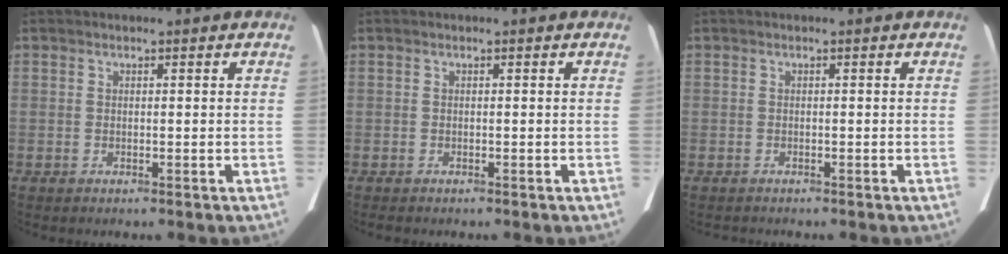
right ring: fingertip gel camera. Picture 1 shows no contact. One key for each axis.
{"total": 0.7, "fx": -0.6, "fy": 0.2, "fz": 0.2, "tx": -0.009, "ty": -0.002, "tz": -0.007}
{"total": 1.0, "fx": -1.0, "fy": 0.3, "fz": 0.2, "tx": -0.009, "ty": -0.003, "tz": -0.013}